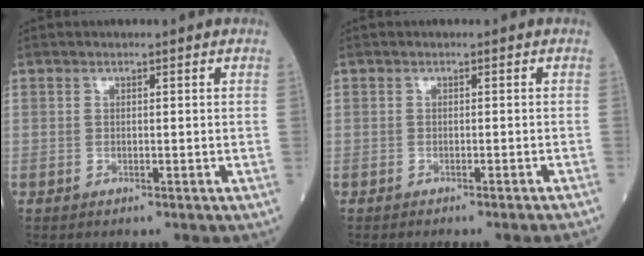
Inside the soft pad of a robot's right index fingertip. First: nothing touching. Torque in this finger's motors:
{"motor_torque": [0.00, -0.17, 0.11, 0.04]}